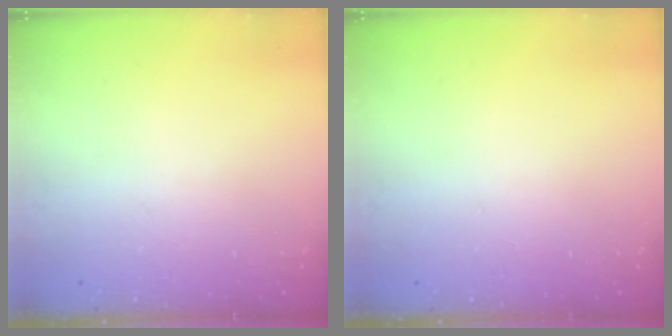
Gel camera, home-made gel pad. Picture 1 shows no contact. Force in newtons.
{"total": 0.0}